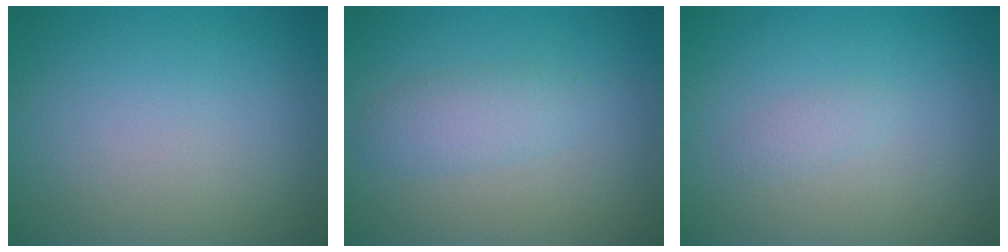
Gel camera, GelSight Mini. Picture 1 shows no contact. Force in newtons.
{"total": 2.1, "press": 2.1, "slide": 0.1}
{"total": 0.8, "press": 0.8, "slide": 0.1}